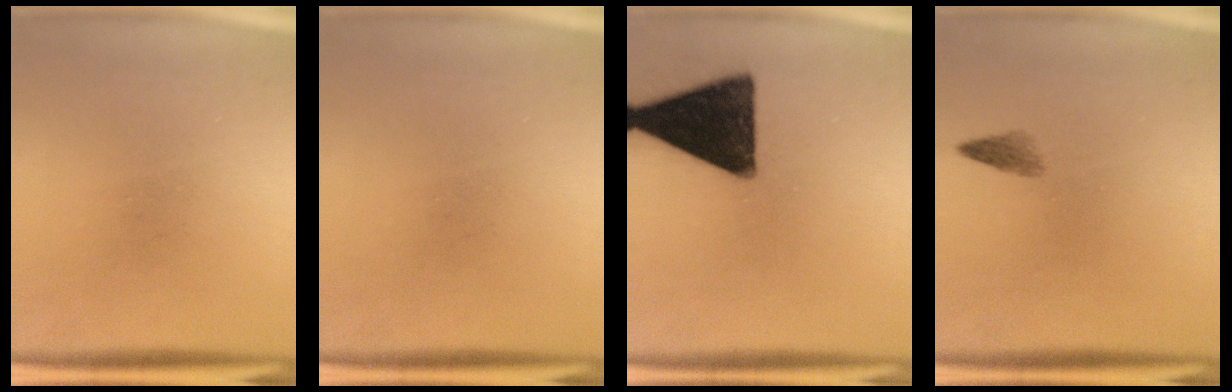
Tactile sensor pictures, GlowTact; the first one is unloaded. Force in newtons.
{"total": 0.0}
{"total": 16.8}
{"total": 1.5}